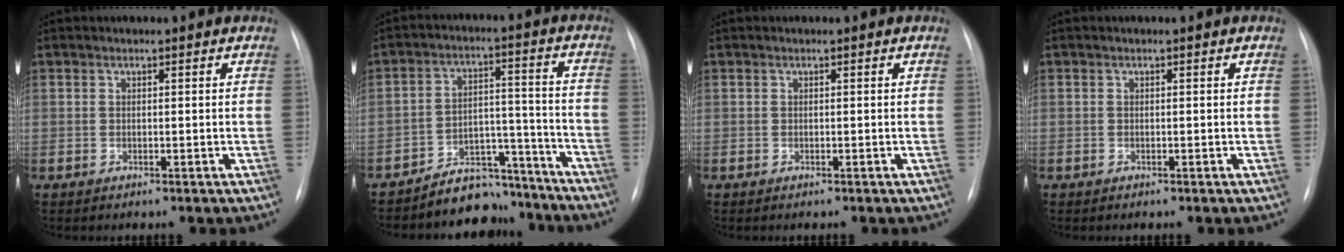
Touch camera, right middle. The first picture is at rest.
{"total": 10.5, "force": [-9.7, 4.0, 1.2], "torque": [0.001, 0.063, -0.156]}
{"total": 0.0}
{"total": 0.0}